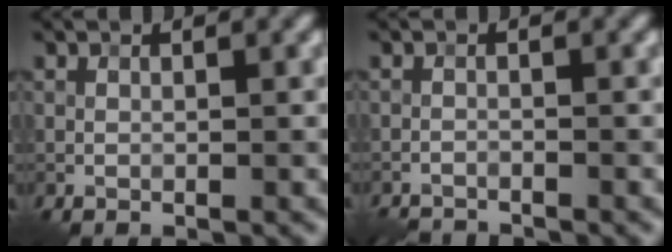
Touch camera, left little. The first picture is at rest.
{"total": 3.2, "force": [-3.1, 0.3, 0.6], "torque": [-0.019, -0.013, -0.057]}